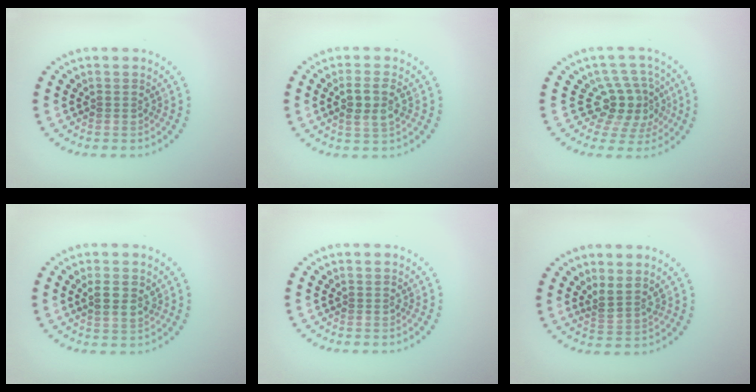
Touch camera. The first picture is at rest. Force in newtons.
{"total": 2.6, "press": 2.4, "slide": 1.0}
{"total": 4.0, "press": 3.3, "slide": 2.3}
{"total": 2.6, "press": 2.5, "slide": 0.7}
{"total": 0.0}
{"total": 2.2, "press": 1.5, "slide": 1.6}